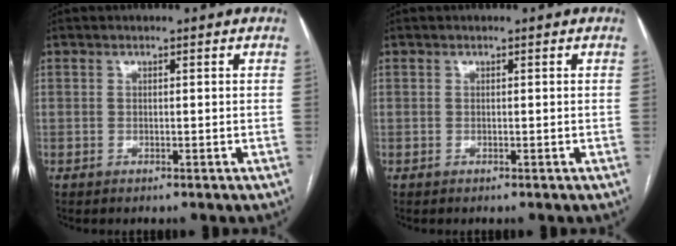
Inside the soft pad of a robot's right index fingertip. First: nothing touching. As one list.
[{"total": 0.0}]